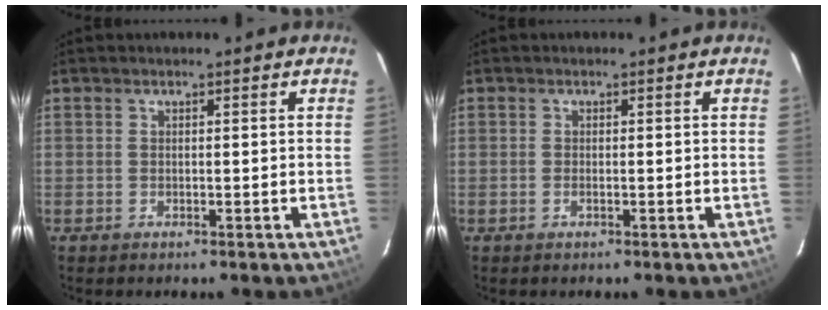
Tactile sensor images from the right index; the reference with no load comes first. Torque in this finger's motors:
{"motor_torque": [-0.30, 0.06, -0.05, 0.00]}